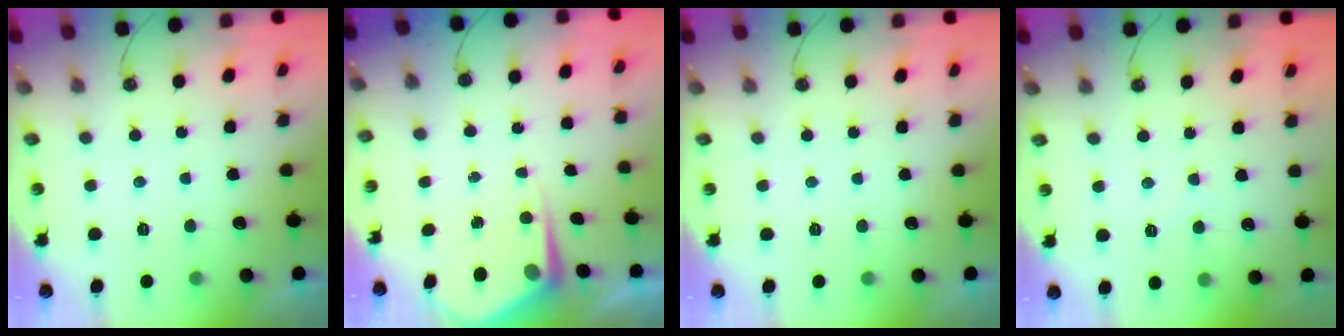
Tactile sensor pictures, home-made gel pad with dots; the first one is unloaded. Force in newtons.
{"total": 6.5, "press": 6.4, "slide": 0.6}
{"total": 0.0}
{"total": 3.5, "press": 3.4, "slide": 0.6}